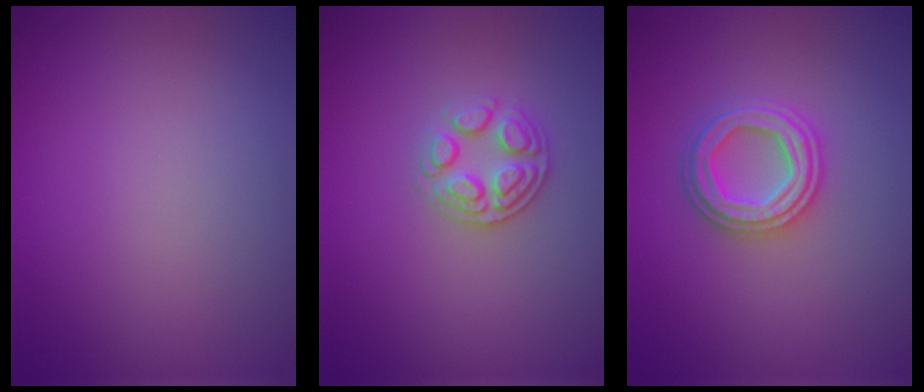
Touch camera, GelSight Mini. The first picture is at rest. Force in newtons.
{"total": 2.6, "press": 2.5, "slide": 0.9}
{"total": 3.4, "press": 3.3, "slide": 0.7}